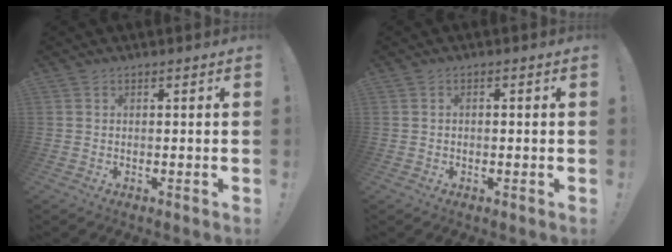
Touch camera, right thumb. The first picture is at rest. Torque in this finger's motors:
{"motor_torque": [-0.10, -0.21, -0.19, 0.03, 0.05]}